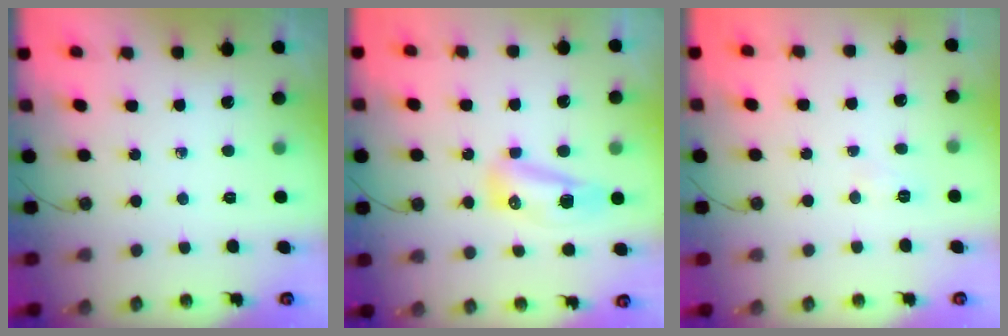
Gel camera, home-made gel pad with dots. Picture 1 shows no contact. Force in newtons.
{"total": 8.4, "press": 8.3, "slide": 1.2}
{"total": 3.9, "press": 3.9, "slide": 0.4}